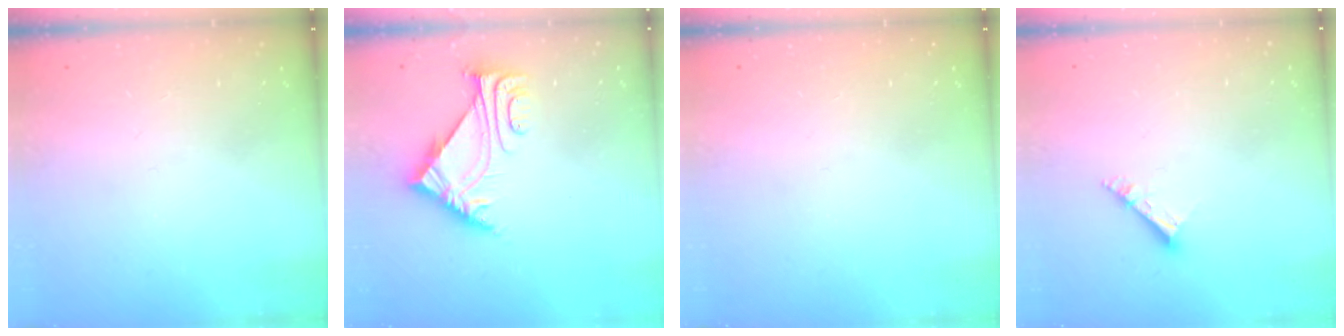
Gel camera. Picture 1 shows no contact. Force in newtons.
{"total": 6.5, "press": 6.5, "slide": 0.2}
{"total": 0.0}
{"total": 5.0, "press": 4.9, "slide": 0.4}